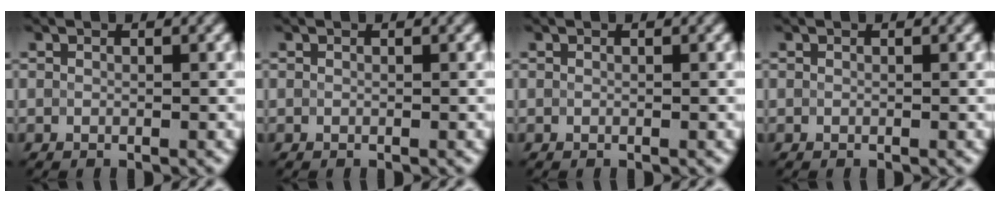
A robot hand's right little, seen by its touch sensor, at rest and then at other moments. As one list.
[{"total": 0.0}, {"total": 0.0}, {"total": 0.0}]